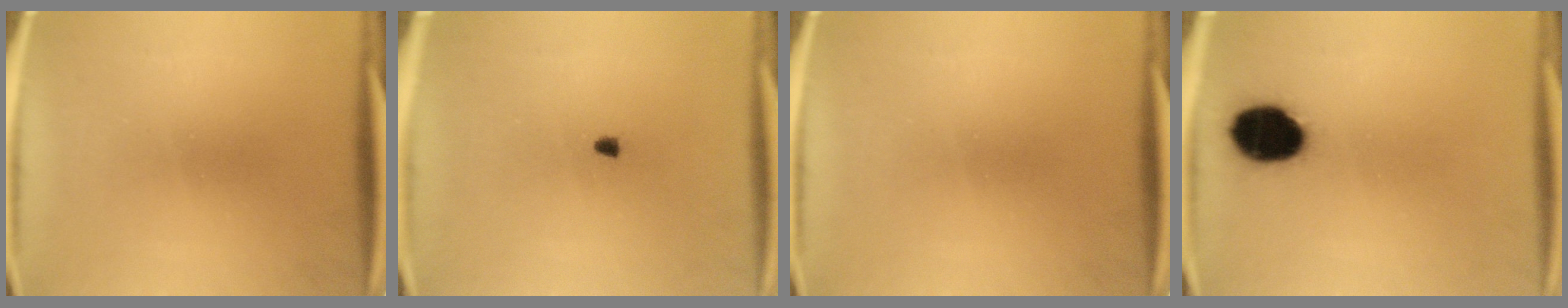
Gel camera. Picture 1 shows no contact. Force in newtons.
{"total": 1.0}
{"total": 0.0}
{"total": 12.6}